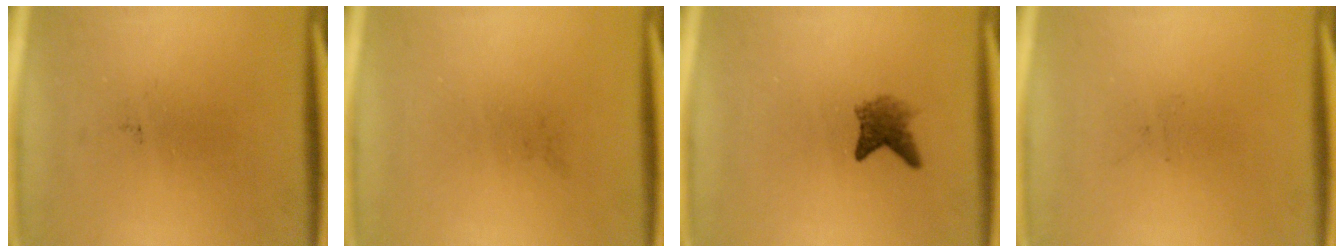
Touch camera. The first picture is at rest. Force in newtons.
{"total": 0.0}
{"total": 2.7}
{"total": 0.0}